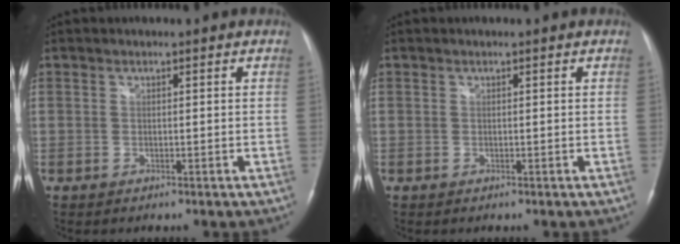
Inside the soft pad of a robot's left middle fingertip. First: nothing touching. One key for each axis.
{"total": 0.0}